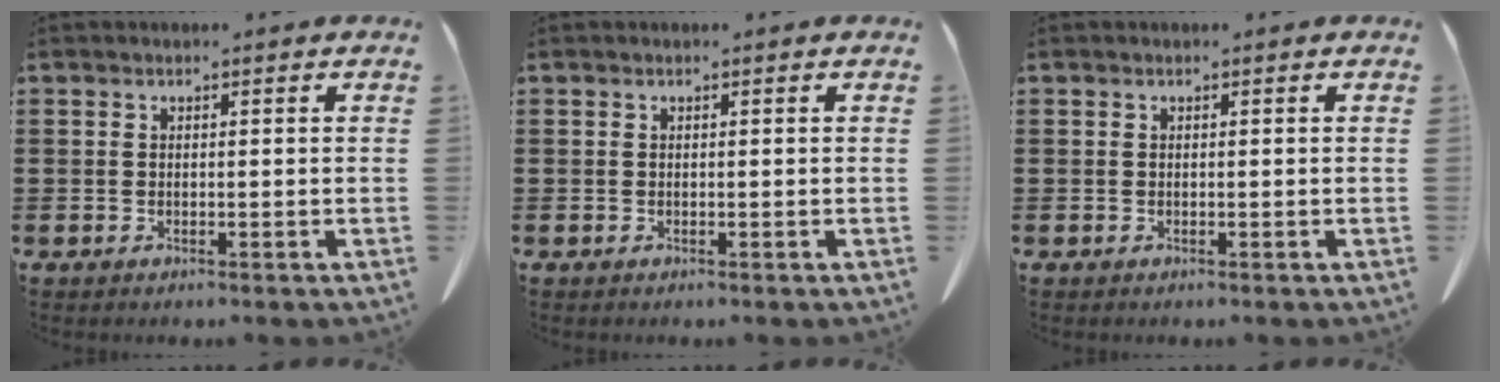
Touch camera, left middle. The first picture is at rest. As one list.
[{"total": 0.0}, {"total": 0.0}]